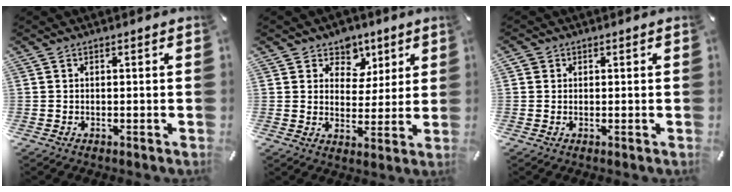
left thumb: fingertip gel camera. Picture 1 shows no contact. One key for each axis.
{"total": 7.2, "fx": 3.9, "fy": 6.1, "fz": 0.9, "tx": -0.014, "ty": -0.034, "tz": 0.068}
{"total": 1.5, "fx": 0.4, "fy": 1.4, "fz": 0.3, "tx": 0.002, "ty": 0.003, "tz": 0.004}